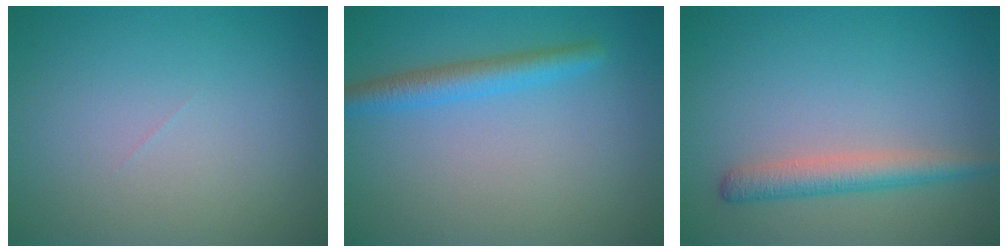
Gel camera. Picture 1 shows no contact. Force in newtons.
{"total": 2.8, "press": 2.8, "slide": 0.1}
{"total": 2.8, "press": 2.8, "slide": 0.1}